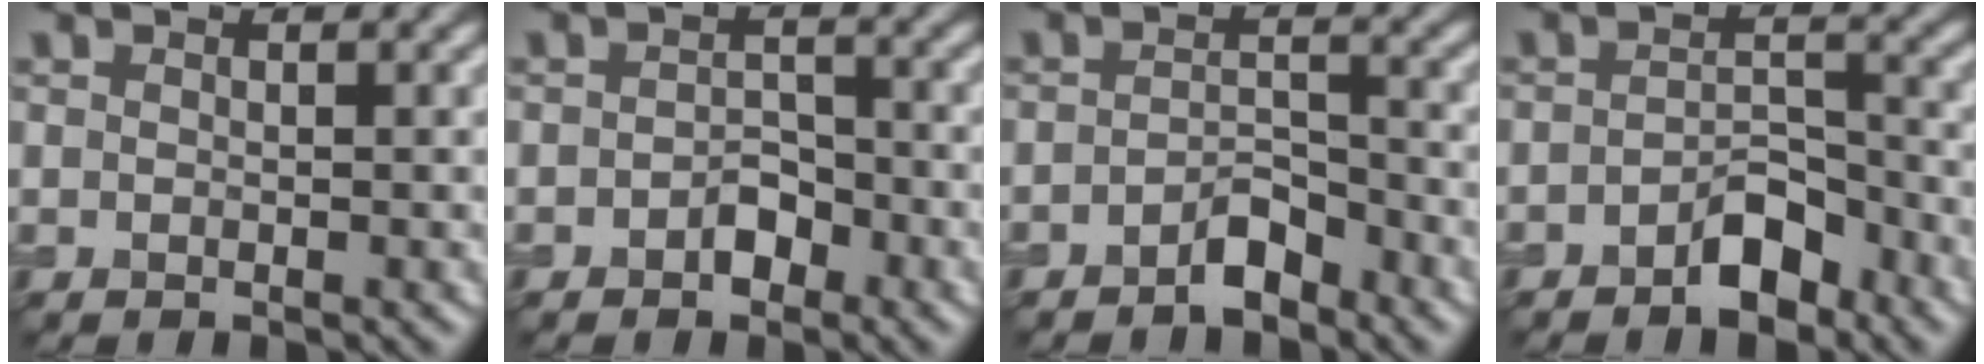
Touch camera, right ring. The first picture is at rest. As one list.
[{"total": 2.0, "force": [-1.2, 1.3, 1.1], "torque": [-0.017, 0.005, -0.021]}, {"total": 2.7, "force": [-2.1, 1.0, 1.5], "torque": [-0.021, 0.010, -0.040]}, {"total": 3.7, "force": [-2.4, 1.5, 2.3], "torque": [-0.030, 0.013, -0.045]}]